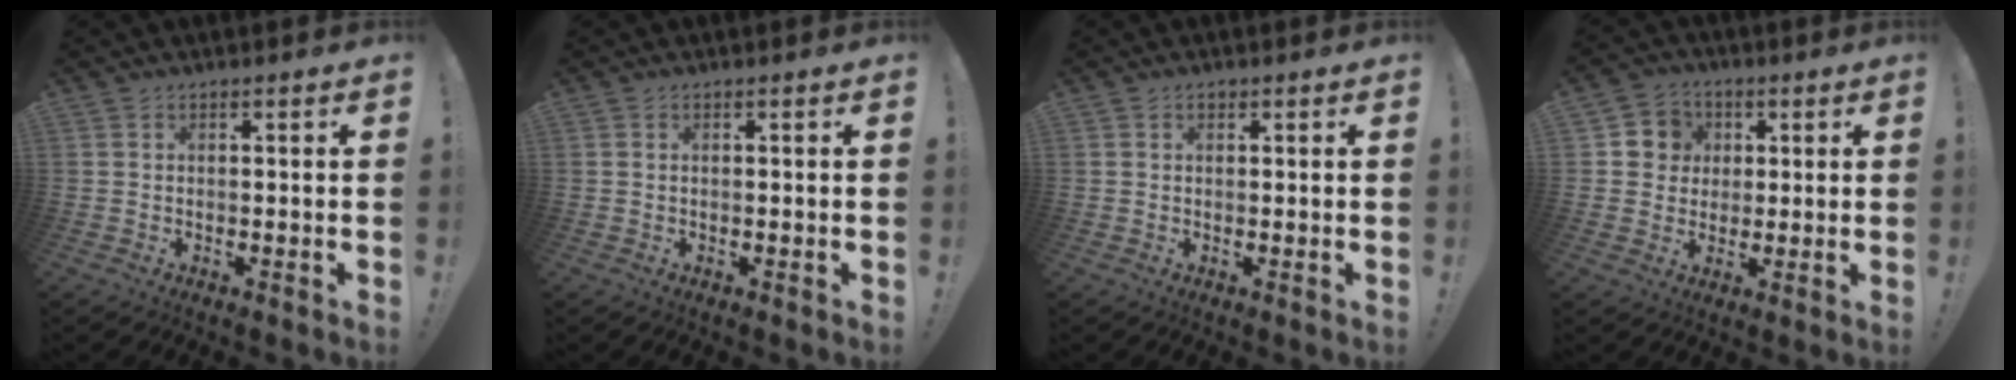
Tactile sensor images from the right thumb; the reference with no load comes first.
{"total": 0.0}
{"total": 0.6, "force": [0.3, 0.5, 0.1], "torque": [0.000, 0.001, 0.005]}
{"total": 7.7, "force": [0.8, 7.5, 1.4], "torque": [-0.012, 0.001, 0.019]}